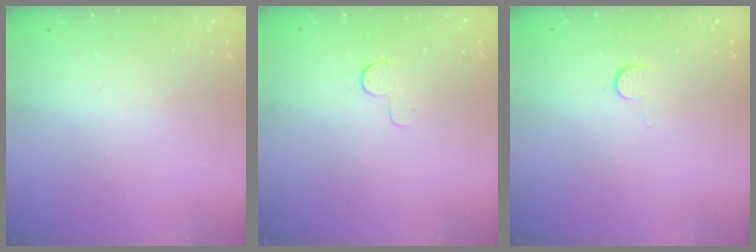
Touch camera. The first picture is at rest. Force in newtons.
{"total": 4.6, "press": 4.6, "slide": 0.4}
{"total": 4.9, "press": 4.9, "slide": 0.5}